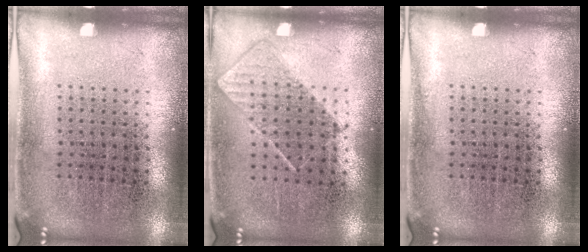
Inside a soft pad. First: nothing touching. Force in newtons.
{"total": 0.8, "press": 0.6, "slide": 0.4}
{"total": 0.0}